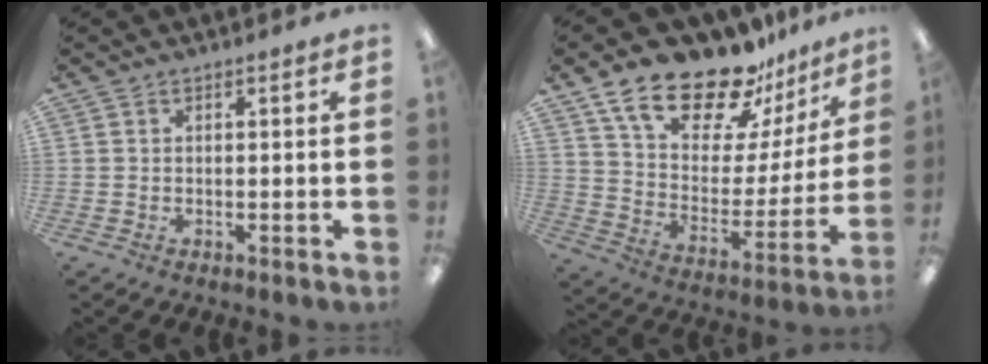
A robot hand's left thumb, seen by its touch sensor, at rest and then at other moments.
{"total": 21.1, "force": [16.6, 8.5, 9.9], "torque": [-0.179, -0.114, 0.293]}